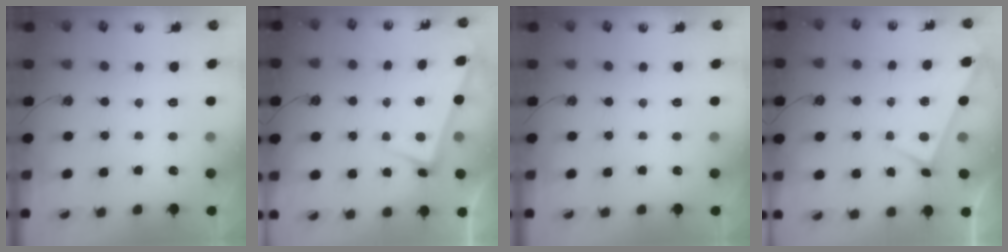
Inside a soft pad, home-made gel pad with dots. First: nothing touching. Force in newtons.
{"total": 2.7, "press": 2.6, "slide": 0.7}
{"total": 0.0}
{"total": 3.1, "press": 3.1, "slide": 0.3}